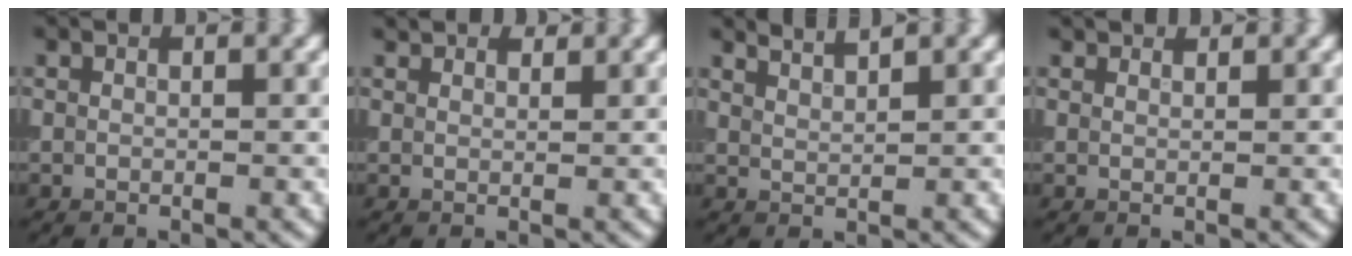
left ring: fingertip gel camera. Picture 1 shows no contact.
{"total": 2.0, "force": [1.8, 0.8, 0.5], "torque": [-0.013, -0.004, 0.031]}
{"total": 2.4, "force": [2.3, 0.4, 0.8], "torque": [-0.003, 0.005, 0.032]}
{"total": 1.9, "force": [1.7, 0.6, 0.4], "torque": [-0.010, -0.005, 0.024]}